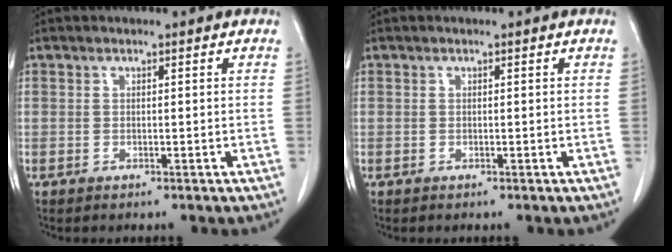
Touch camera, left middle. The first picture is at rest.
{"total": 0.0}